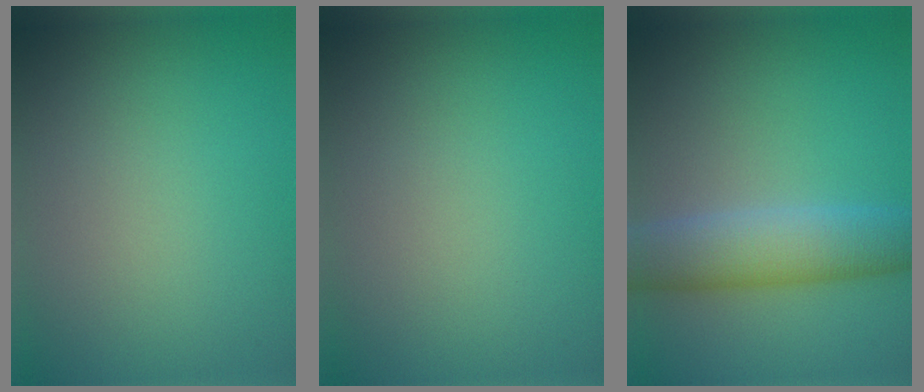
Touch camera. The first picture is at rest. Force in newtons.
{"total": 0.0}
{"total": 5.8, "press": 5.8, "slide": 0.2}